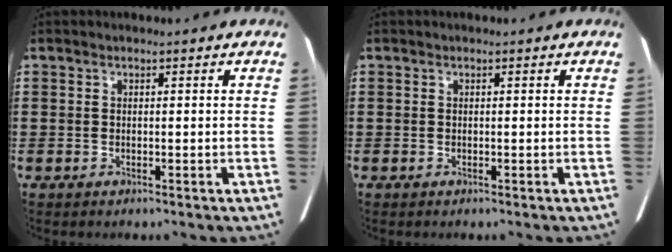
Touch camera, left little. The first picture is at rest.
{"total": 0.0}